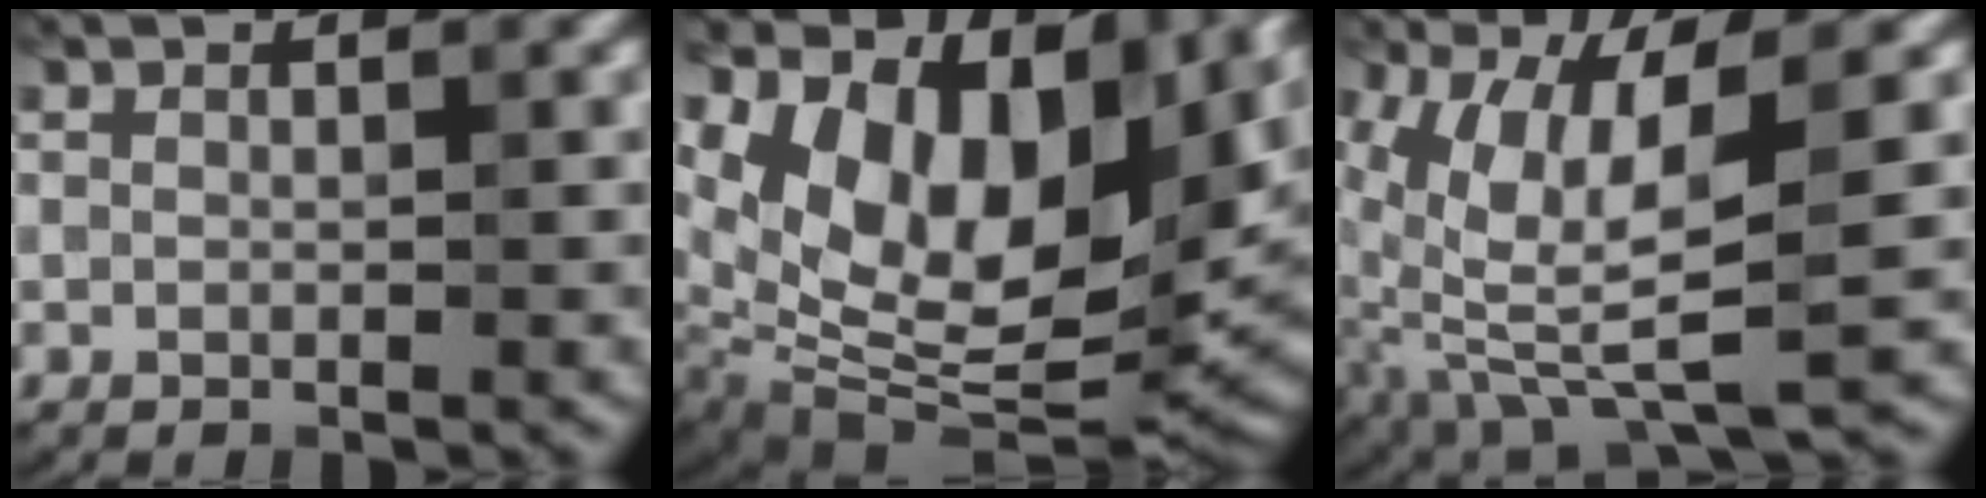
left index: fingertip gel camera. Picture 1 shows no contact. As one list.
[{"total": 13.7, "force": [5.0, 7.8, 10.1], "torque": [-0.183, 0.003, 0.107]}, {"total": 8.2, "force": [-0.3, 2.7, 7.7], "torque": [-0.171, -0.018, 0.006]}]